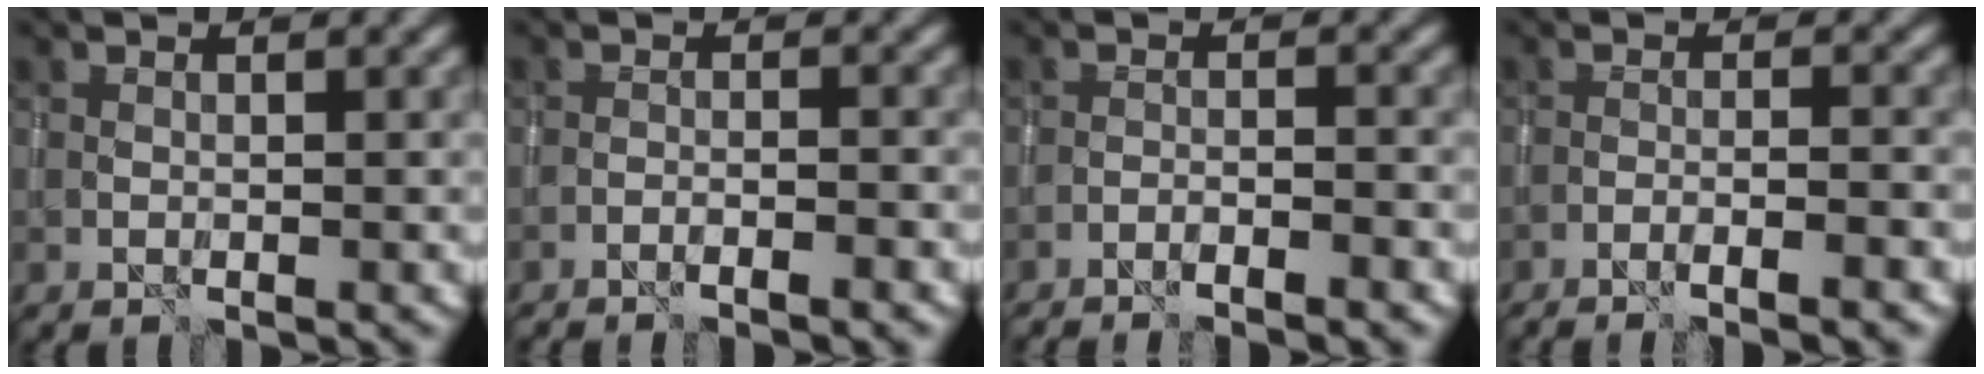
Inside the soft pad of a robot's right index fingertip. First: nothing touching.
{"total": 2.4, "force": [-2.0, 0.3, 1.3], "torque": [-0.021, 0.008, -0.039]}
{"total": 3.2, "force": [-2.8, 0.4, 1.4], "torque": [-0.024, 0.005, -0.048]}
{"total": 4.2, "force": [-3.2, 0.6, 2.7], "torque": [-0.037, 0.007, -0.059]}